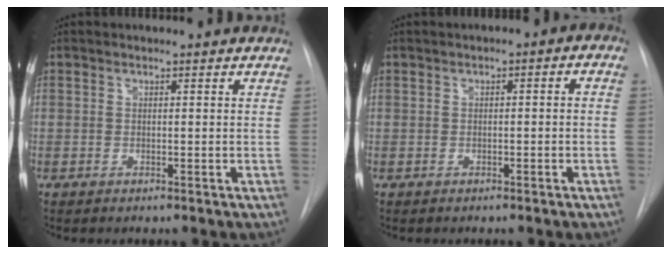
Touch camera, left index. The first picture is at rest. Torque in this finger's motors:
{"motor_torque": [0.53, -1.03, -0.07, 0.02]}